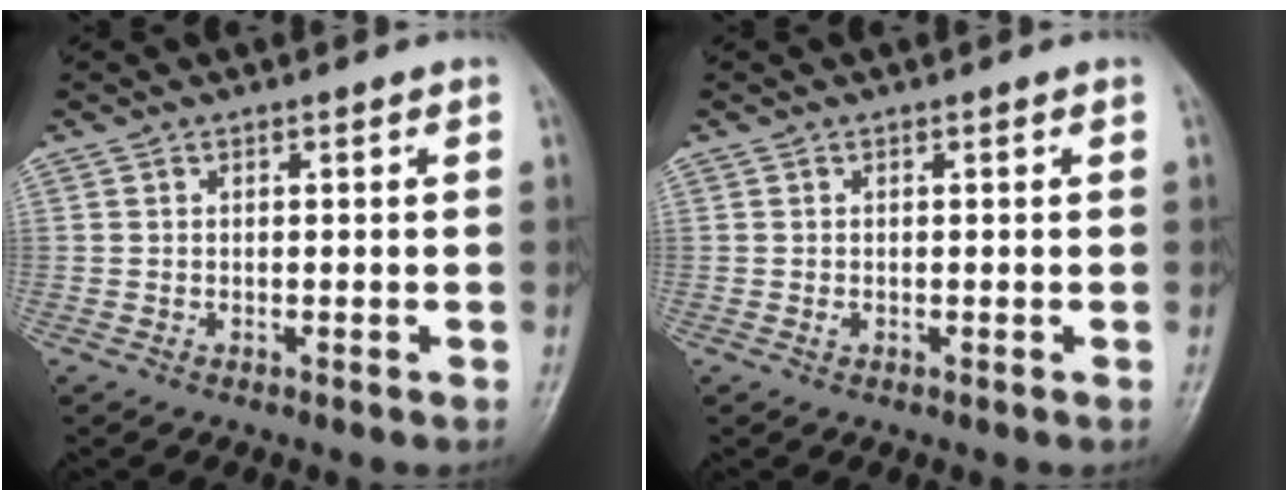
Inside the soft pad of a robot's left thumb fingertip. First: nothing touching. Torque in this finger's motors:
{"motor_torque": [-0.03, 0.09, 0.05, -0.08, 0.00]}